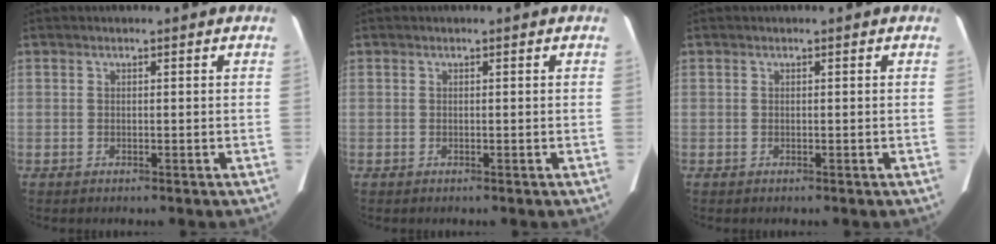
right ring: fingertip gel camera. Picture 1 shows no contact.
{"total": 0.0}
{"total": 0.0}